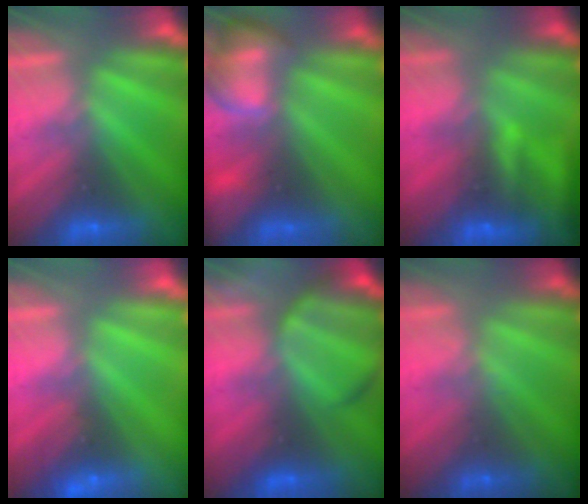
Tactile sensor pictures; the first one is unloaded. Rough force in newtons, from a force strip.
{"total": 8.8}
{"total": 7.1}
{"total": 2.5}
{"total": 9.8}
{"total": 1.6}